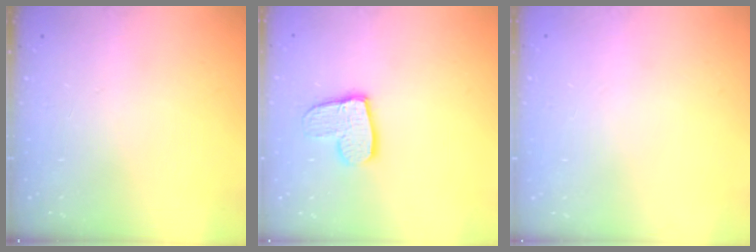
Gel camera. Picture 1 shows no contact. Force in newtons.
{"total": 11.4, "press": 11.4, "slide": 1.0}
{"total": 0.5, "press": 0.5, "slide": 0.1}